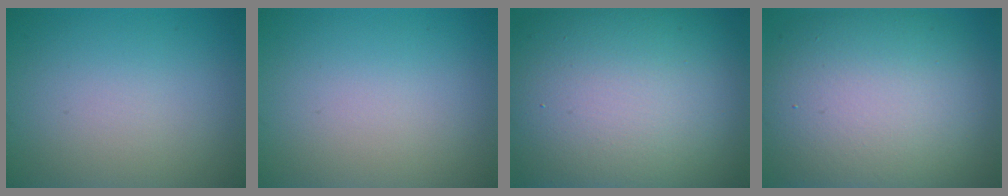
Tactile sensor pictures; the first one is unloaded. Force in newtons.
{"total": 0.0}
{"total": 17.5, "press": 17.5, "slide": 0.7}
{"total": 12.9, "press": 12.9, "slide": 0.5}